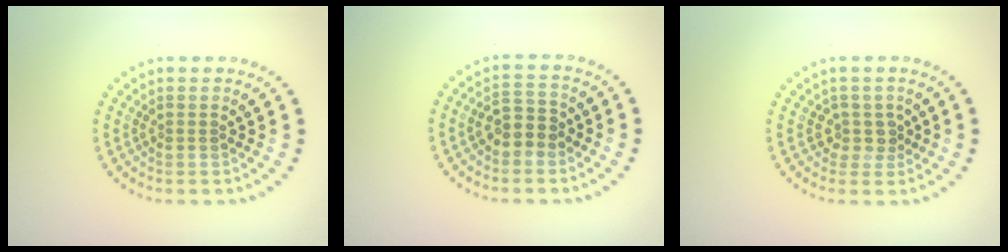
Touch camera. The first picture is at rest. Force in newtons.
{"total": 2.6, "press": 2.5, "slide": 0.8}
{"total": 1.9, "press": 1.3, "slide": 1.4}